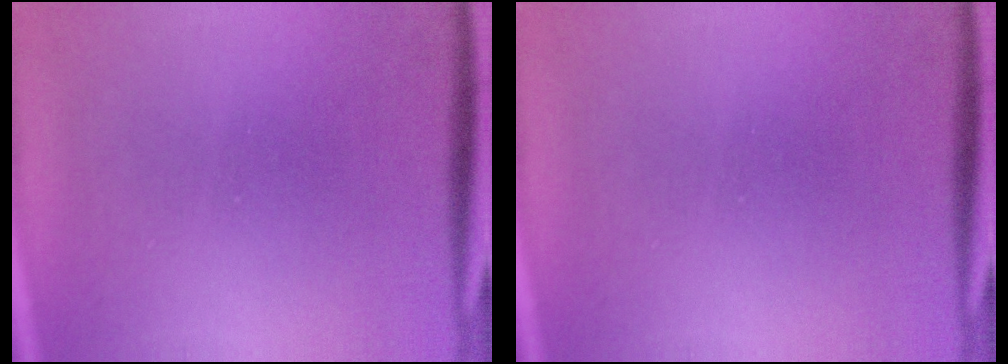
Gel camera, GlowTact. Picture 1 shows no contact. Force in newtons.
{"total": 0.0}